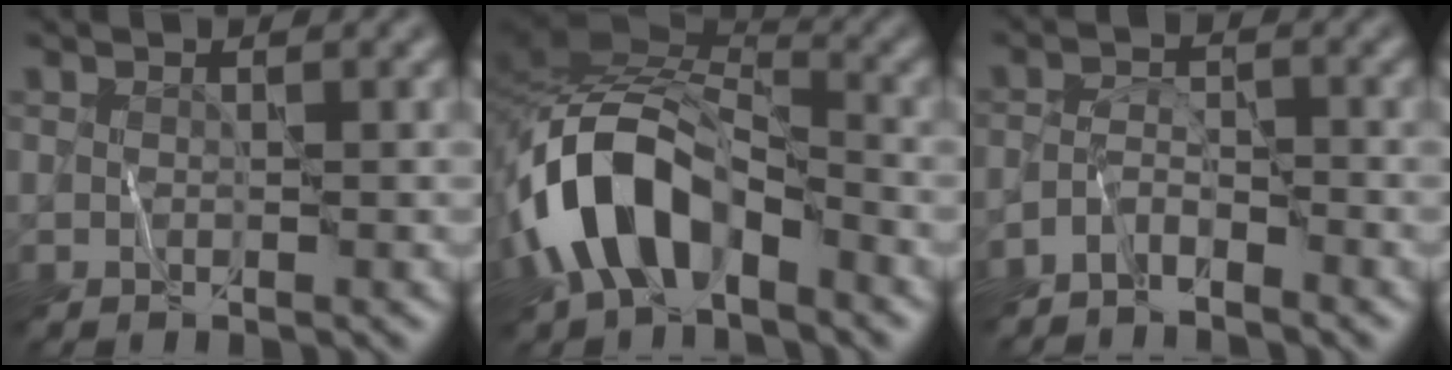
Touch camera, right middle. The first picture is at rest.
{"total": 10.4, "force": [-4.7, 6.1, 6.9], "torque": [-0.127, 0.003, -0.090]}
{"total": 2.5, "force": [-2.2, 0.6, 0.9], "torque": [-0.018, 0.005, -0.051]}